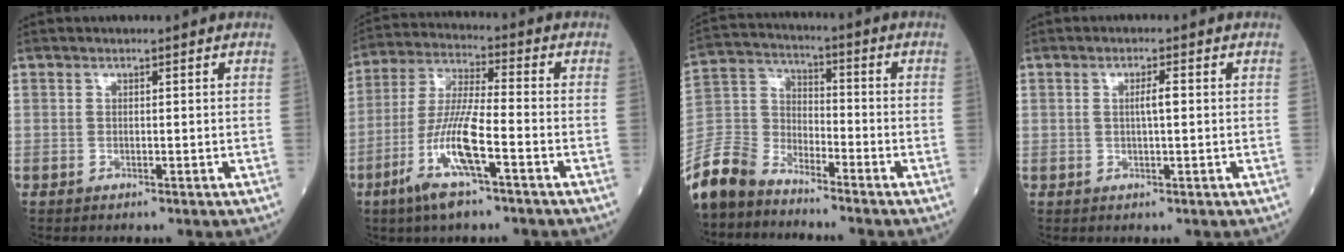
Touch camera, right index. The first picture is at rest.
{"total": 11.3, "force": [-5.1, 1.0, 10.0], "torque": [-0.206, -0.012, -0.100]}
{"total": 10.1, "force": [-9.1, 3.4, 2.5], "torque": [-0.066, 0.004, -0.190]}
{"total": 2.2, "force": [0.2, 0.2, 2.2], "torque": [-0.040, 0.003, 0.003]}